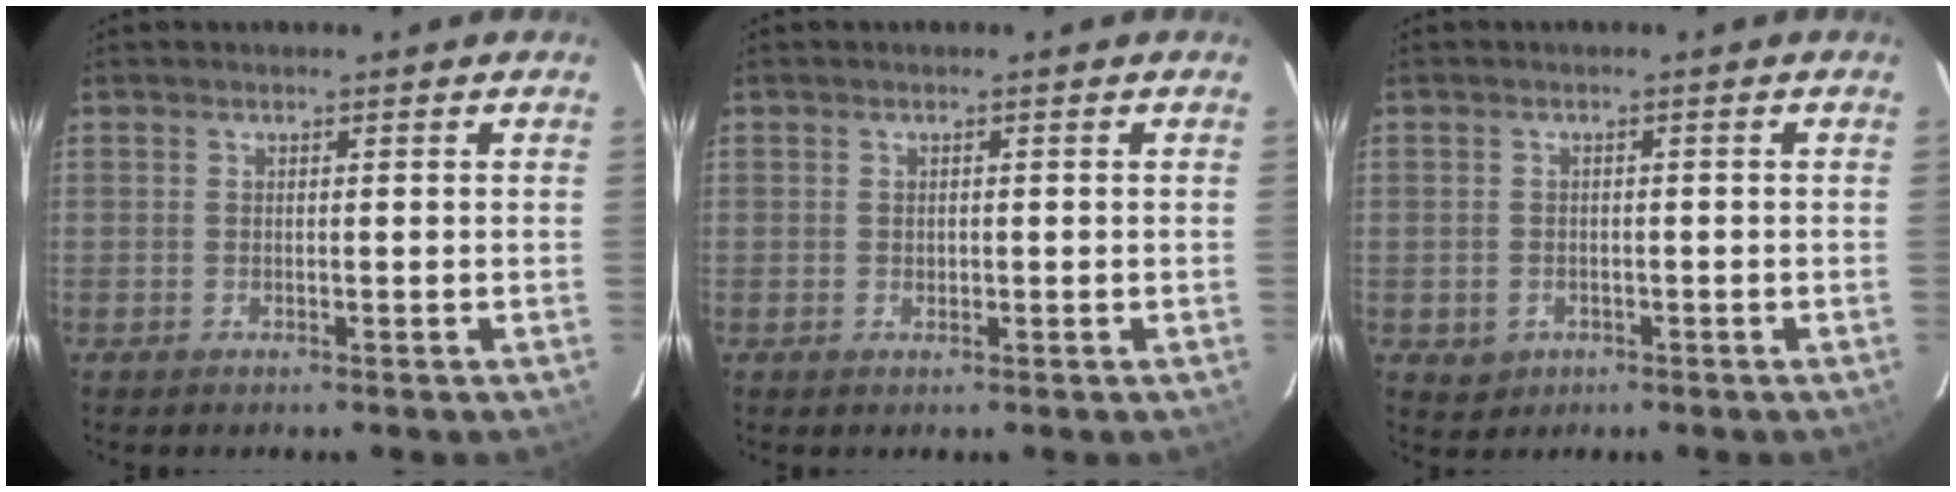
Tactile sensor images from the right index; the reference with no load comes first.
{"total": 0.8, "force": [0.0, 0.7, 0.3], "torque": [-0.004, 0.000, 0.001]}
{"total": 3.4, "force": [-1.1, 3.1, 1.0], "torque": [-0.026, 0.002, -0.007]}